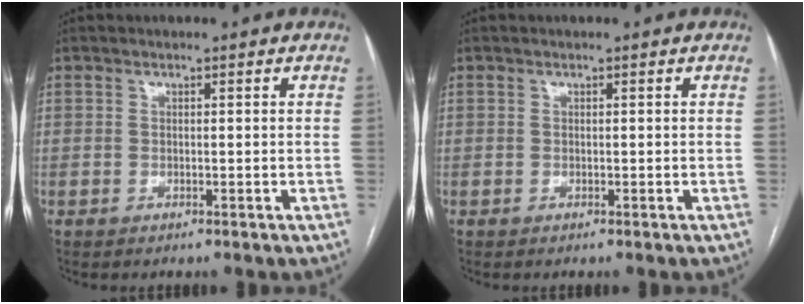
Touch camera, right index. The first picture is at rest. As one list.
[{"total": 0.0}]